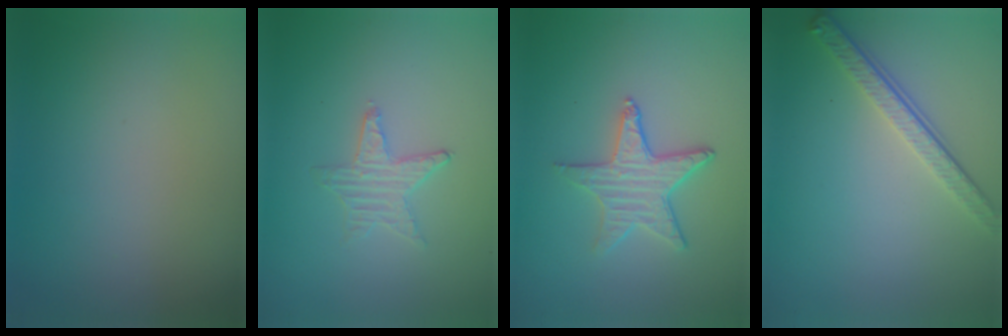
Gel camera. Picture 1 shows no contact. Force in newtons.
{"total": 0.9, "press": 0.9, "slide": 0.2}
{"total": 3.2, "press": 3.0, "slide": 1.2}
{"total": 3.6, "press": 2.6, "slide": 2.4}